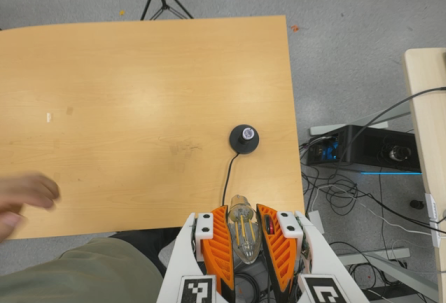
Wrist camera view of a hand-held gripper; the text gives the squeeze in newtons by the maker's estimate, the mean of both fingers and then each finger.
{"total": 22.2, "left": 24.4, "right": 19.9}